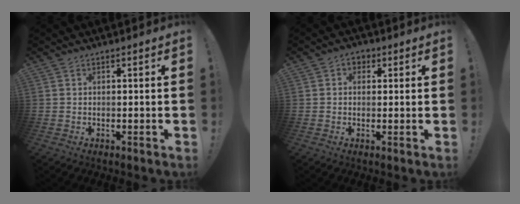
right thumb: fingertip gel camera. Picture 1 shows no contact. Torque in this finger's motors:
{"motor_torque": [0.17, 0.28, 0.04, -0.09, 0.00]}